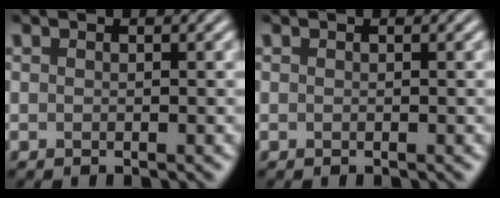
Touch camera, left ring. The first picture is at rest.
{"total": 0.0}